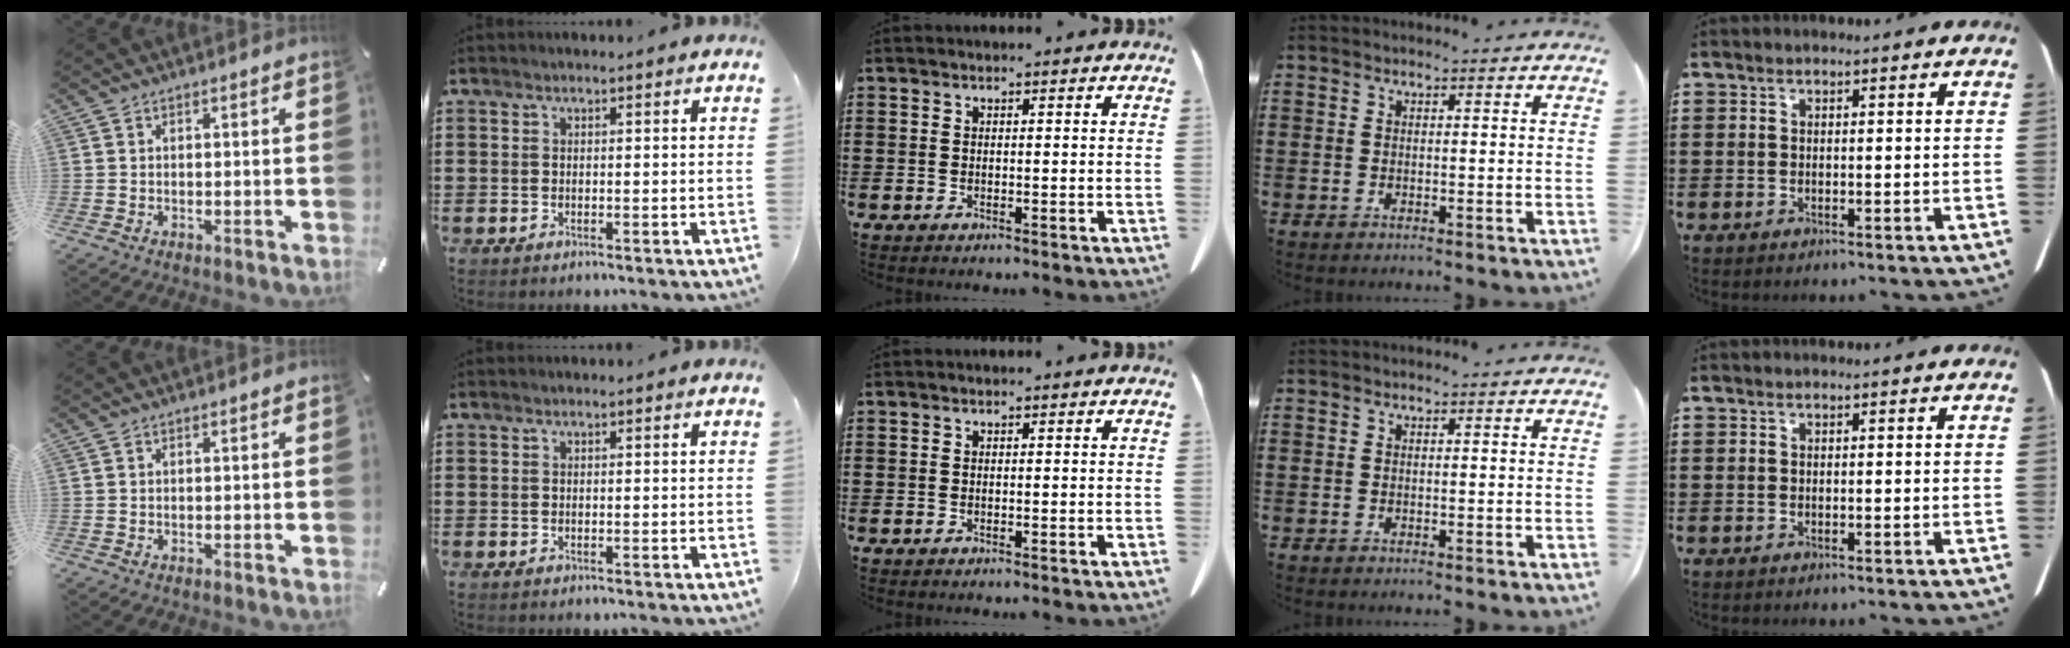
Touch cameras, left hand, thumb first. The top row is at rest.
{}